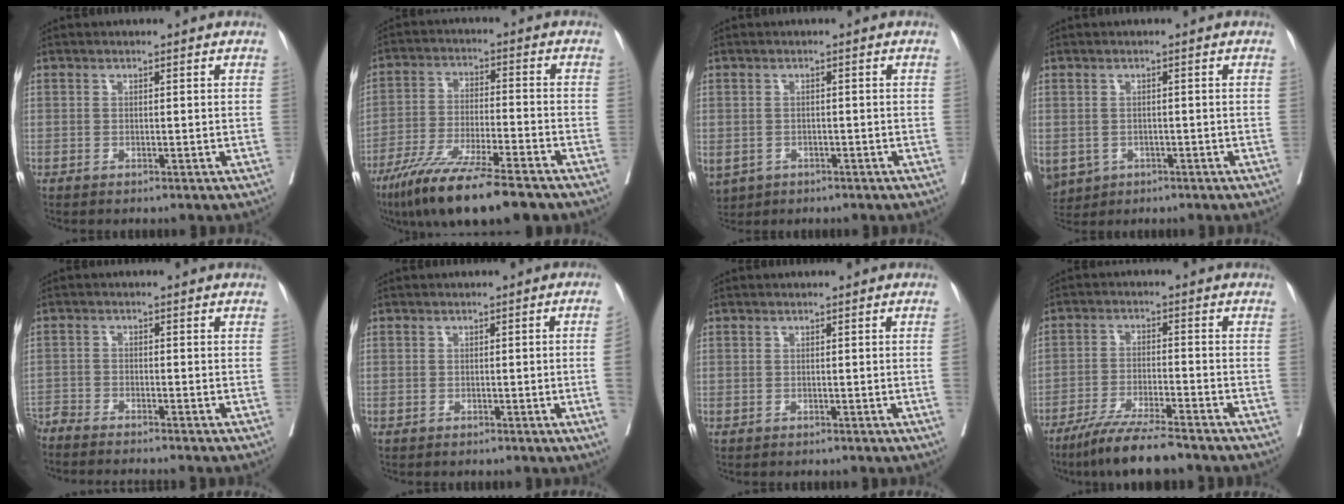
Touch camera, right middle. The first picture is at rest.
{"total": 15.3, "force": [-11.3, 1.4, 10.2], "torque": [-0.181, -0.046, -0.194]}
{"total": 8.0, "force": [-3.7, 6.4, 3.1], "torque": [-0.092, -0.004, -0.050]}
{"total": 6.9, "force": [-2.8, 5.9, 2.4], "torque": [-0.066, -0.003, -0.036]}
{"total": 8.4, "force": [-8.0, -0.3, 2.7], "torque": [-0.027, -0.013, -0.133]}
{"total": 3.6, "force": [-0.5, -0.8, 3.5], "torque": [-0.045, 0.005, -0.004]}
{"total": 0.9, "force": [0.0, -0.3, 0.9], "torque": [-0.014, 0.003, 0.000]}
{"total": 8.6, "force": [-7.1, 0.1, 4.9], "torque": [-0.082, -0.026, -0.126]}